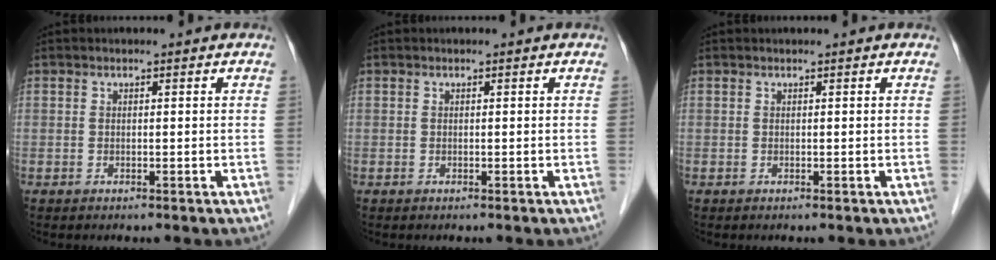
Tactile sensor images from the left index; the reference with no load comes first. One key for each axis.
{"total": 0.0}
{"total": 0.0}